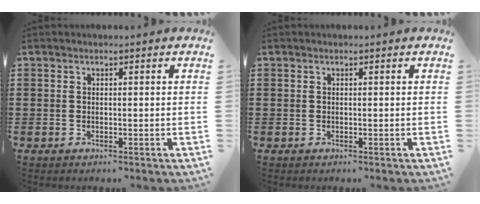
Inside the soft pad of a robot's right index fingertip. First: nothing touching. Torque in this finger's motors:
{"motor_torque": [-0.26, 0.57, 0.00, -0.01]}